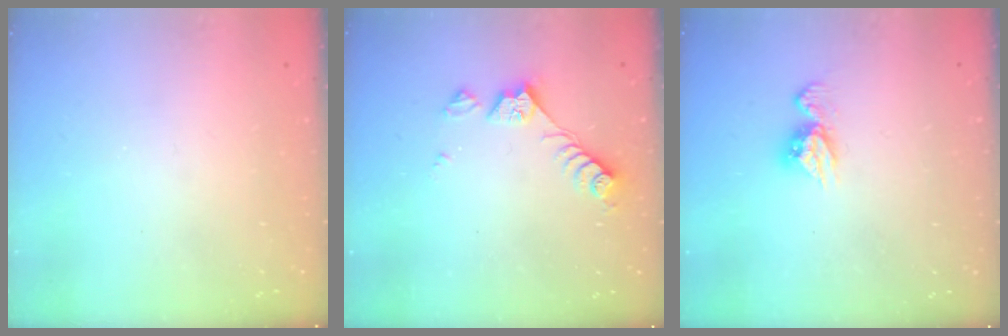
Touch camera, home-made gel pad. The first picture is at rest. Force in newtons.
{"total": 8.5, "press": 8.5, "slide": 0.5}
{"total": 7.8, "press": 7.8, "slide": 0.6}